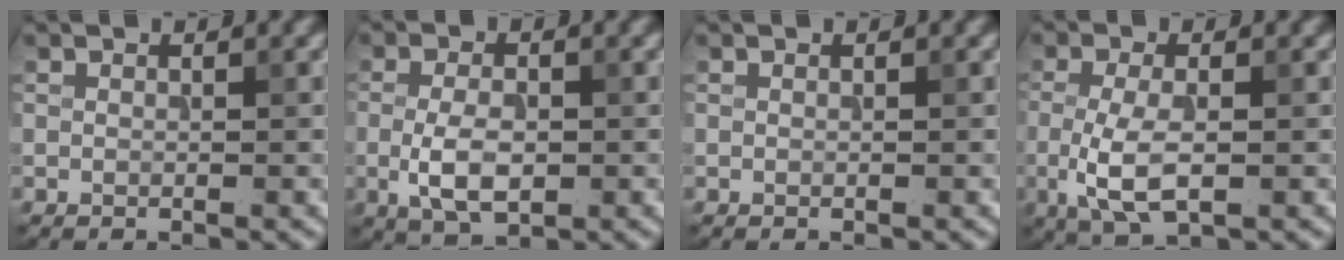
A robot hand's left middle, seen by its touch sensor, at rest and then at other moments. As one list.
[{"total": 4.1, "force": [-0.8, 2.1, 3.4], "torque": [-0.071, -0.003, -0.017]}, {"total": 0.0}, {"total": 4.7, "force": [-0.9, 1.9, 4.2], "torque": [-0.096, -0.008, -0.020]}]